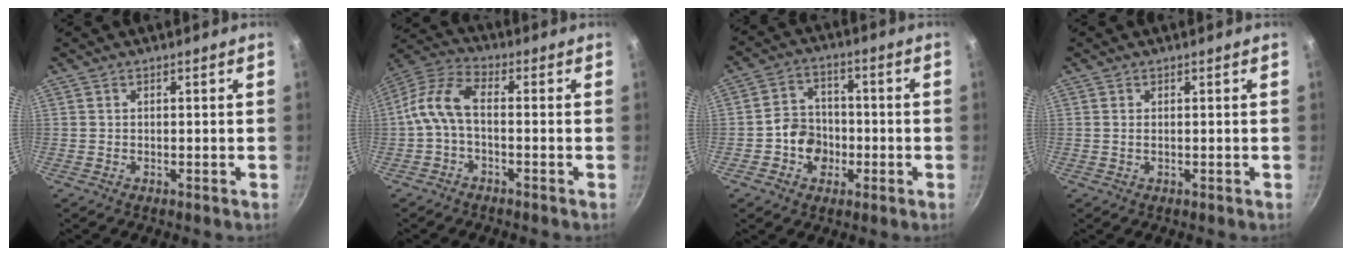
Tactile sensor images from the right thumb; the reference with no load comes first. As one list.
[{"total": 8.9, "force": [-0.9, 4.5, 7.7], "torque": [-0.165, 0.031, -0.028]}, {"total": 8.1, "force": [-2.1, 6.8, 3.9], "torque": [-0.030, 0.025, -0.043]}, {"total": 0.6, "force": [0.1, 0.3, 0.5], "torque": [-0.015, 0.000, 0.002]}]